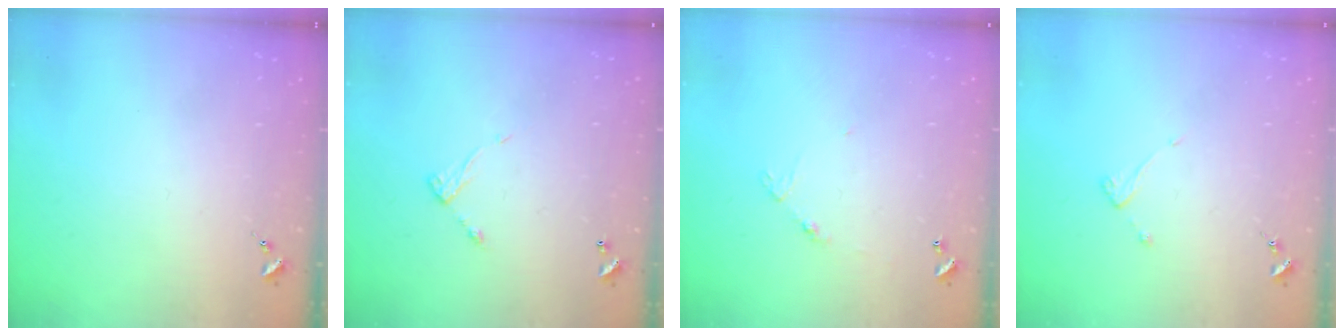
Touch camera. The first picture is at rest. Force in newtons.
{"total": 6.4, "press": 6.4, "slide": 0.4}
{"total": 4.6, "press": 4.6, "slide": 0.3}
{"total": 3.4, "press": 3.4, "slide": 0.1}